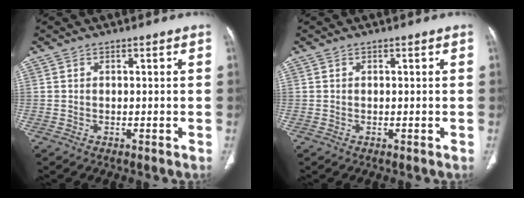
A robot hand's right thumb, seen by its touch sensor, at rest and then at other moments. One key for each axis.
{"total": 0.0}